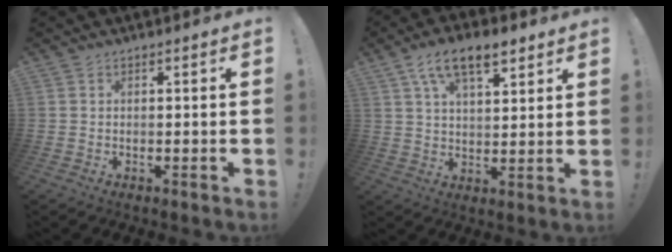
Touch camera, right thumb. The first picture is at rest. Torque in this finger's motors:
{"motor_torque": [0.43, 0.87, 0.53, 0.24, 0.07]}